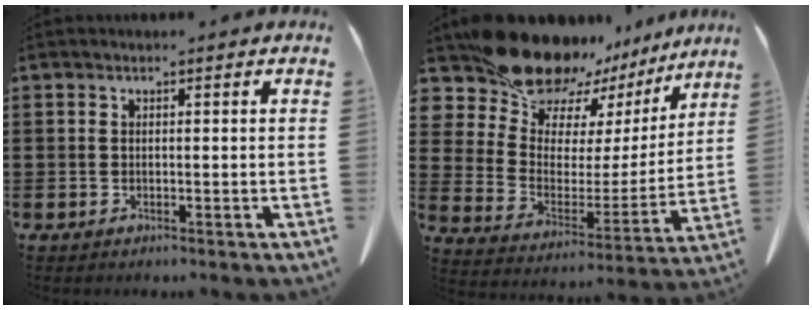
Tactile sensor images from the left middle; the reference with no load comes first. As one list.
[{"total": 15.2, "force": [14.1, 4.6, 3.6], "torque": [-0.103, -0.117, 0.247]}]